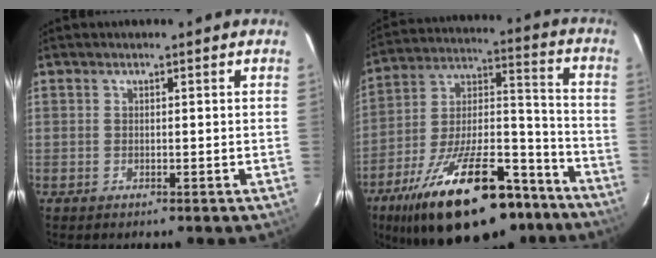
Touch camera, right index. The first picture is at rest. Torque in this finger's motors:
{"motor_torque": [1.69, -0.44, 1.05, 0.21]}